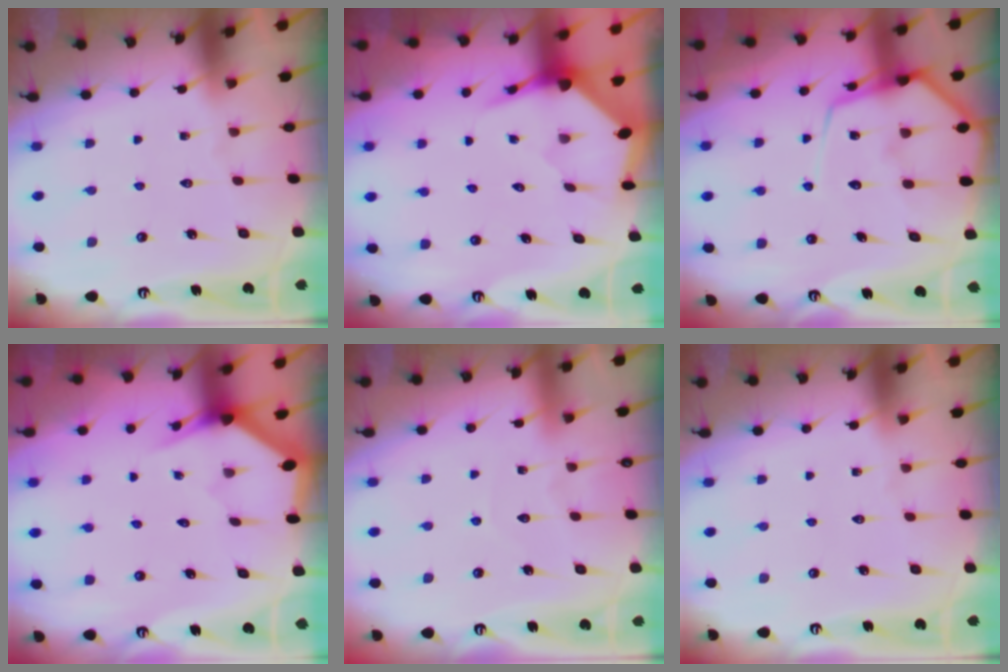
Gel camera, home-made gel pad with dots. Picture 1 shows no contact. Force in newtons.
{"total": 3.5, "press": 3.5, "slide": 0.4}
{"total": 12.3, "press": 12.2, "slide": 1.2}
{"total": 2.9, "press": 2.9, "slide": 0.1}
{"total": 4.1, "press": 4.1, "slide": 0.4}
{"total": 0.0}